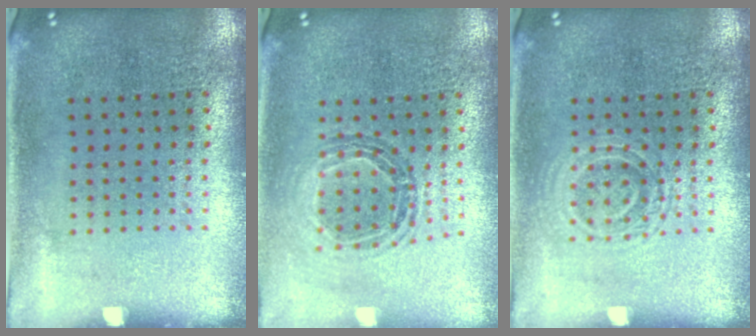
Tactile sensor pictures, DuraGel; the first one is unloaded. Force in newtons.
{"total": 0.9, "press": 0.9, "slide": 0.2}
{"total": 2.0, "press": 2.0, "slide": 0.4}